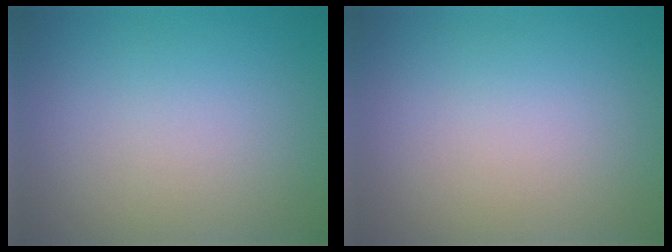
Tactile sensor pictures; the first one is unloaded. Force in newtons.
{"total": 0.0}